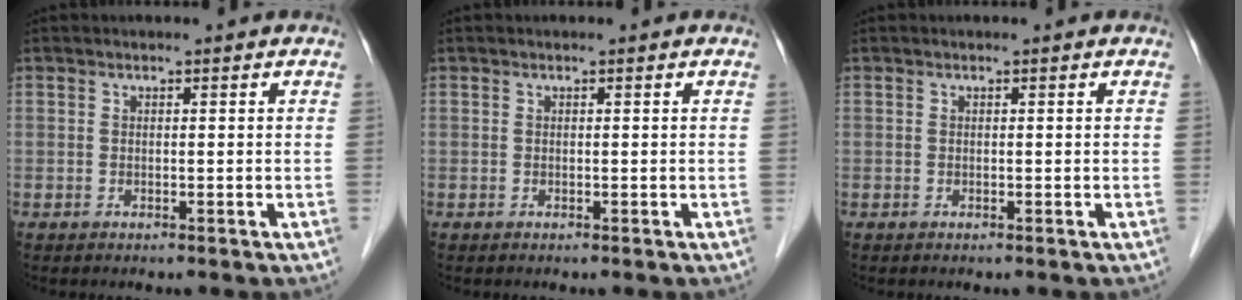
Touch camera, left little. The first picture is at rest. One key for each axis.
{"total": 0.0}
{"total": 0.0}